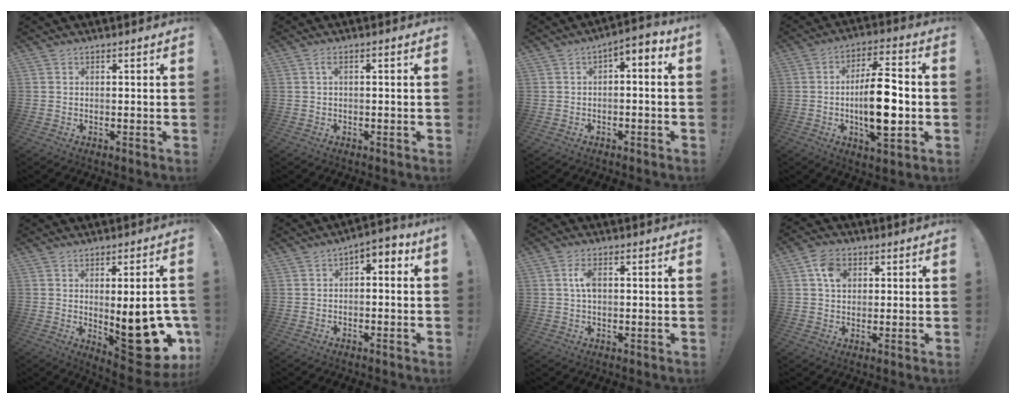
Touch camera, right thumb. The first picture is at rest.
{"total": 1.7, "force": [-0.3, 0.2, 1.6], "torque": [-0.033, 0.006, -0.007]}
{"total": 3.6, "force": [-1.7, 1.3, 2.9], "torque": [-0.050, 0.008, -0.030]}
{"total": 15.9, "force": [-2.0, 5.4, 14.8], "torque": [-0.259, 0.004, -0.041]}
{"total": 18.8, "force": [-3.6, 6.5, 17.2], "torque": [-0.204, 0.000, -0.041]}
{"total": 3.4, "force": [-1.6, 1.6, 2.5], "torque": [-0.044, 0.011, -0.030]}
{"total": 4.5, "force": [0.7, 2.4, 3.7], "torque": [-0.057, 0.002, 0.009]}
{"total": 6.7, "force": [2.2, 5.0, 3.9], "torque": [-0.058, 0.002, 0.042]}